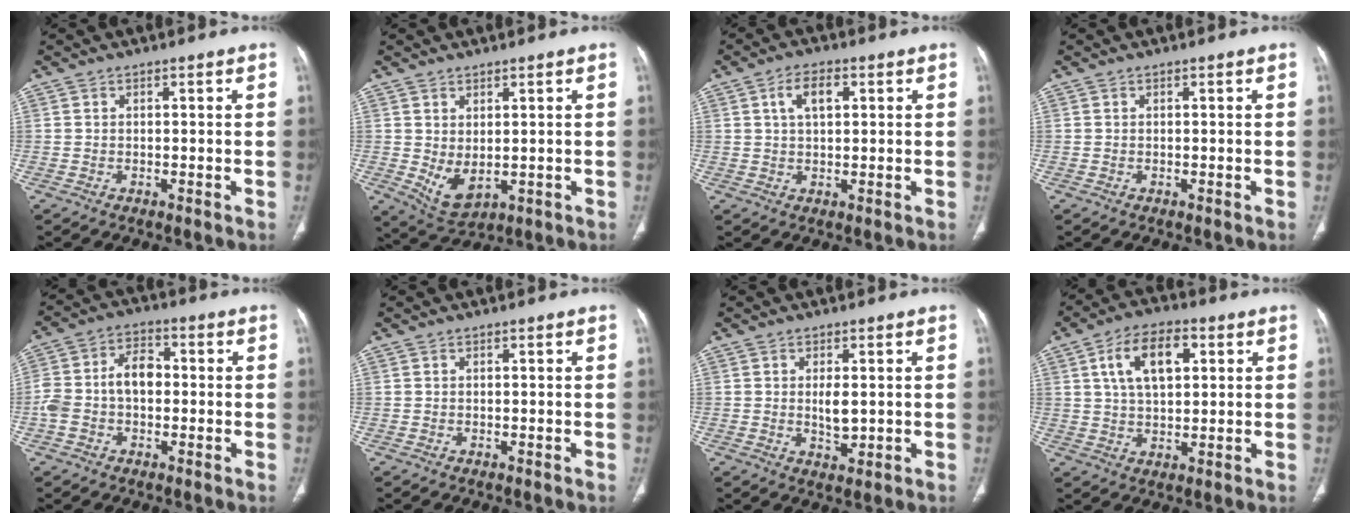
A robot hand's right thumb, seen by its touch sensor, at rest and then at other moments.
{"total": 5.8, "force": [0.0, 3.3, 4.8], "torque": [-0.082, -0.009, 0.023]}
{"total": 5.3, "force": [1.7, 2.8, 4.1], "torque": [-0.073, 0.005, 0.031]}
{"total": 0.0}
{"total": 9.2, "force": [-0.7, 6.2, 6.8], "torque": [-0.134, 0.033, -0.022]}
{"total": 0.0}
{"total": 4.0, "force": [0.3, 1.8, 3.6], "torque": [-0.058, -0.008, 0.013]}
{"total": 11.2, "force": [3.6, 6.1, 8.7], "torque": [-0.140, 0.005, 0.060]}